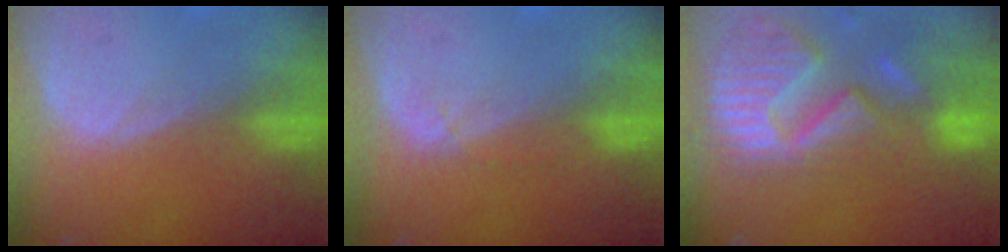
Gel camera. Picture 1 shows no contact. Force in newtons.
{"total": 1.1, "press": 1.1, "slide": 0.2}
{"total": 14.3, "press": 11.9, "slide": 7.9}